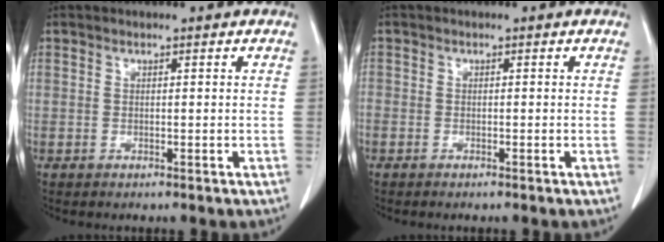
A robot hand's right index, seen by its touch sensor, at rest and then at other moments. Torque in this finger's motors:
{"motor_torque": [0.21, -0.18, -0.26, -0.04]}